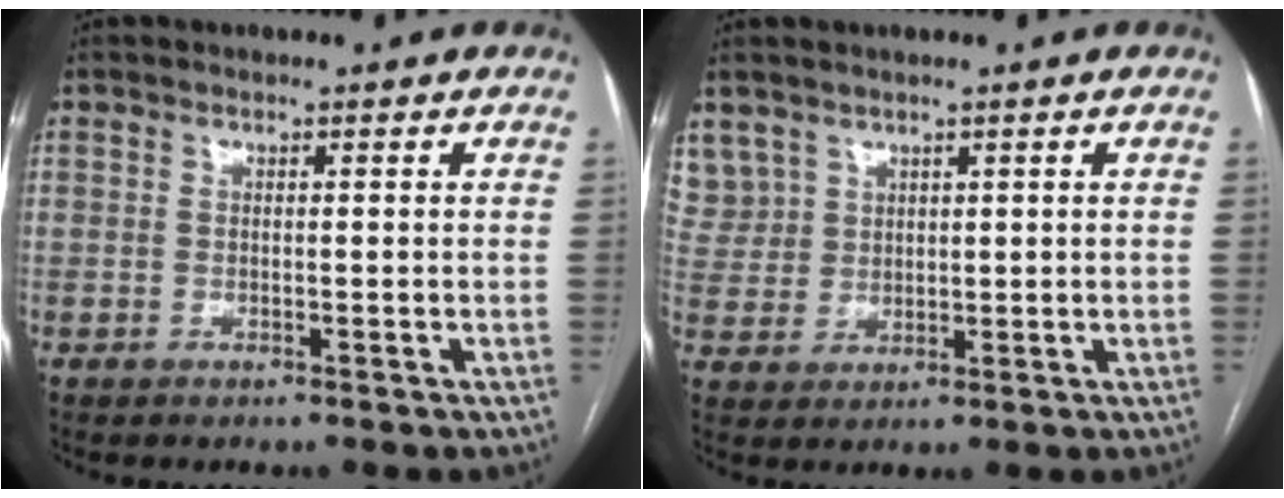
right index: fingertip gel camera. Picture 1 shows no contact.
{"total": 6.1, "force": [4.0, 4.6, 0.3], "torque": [-0.007, 0.013, 0.091]}